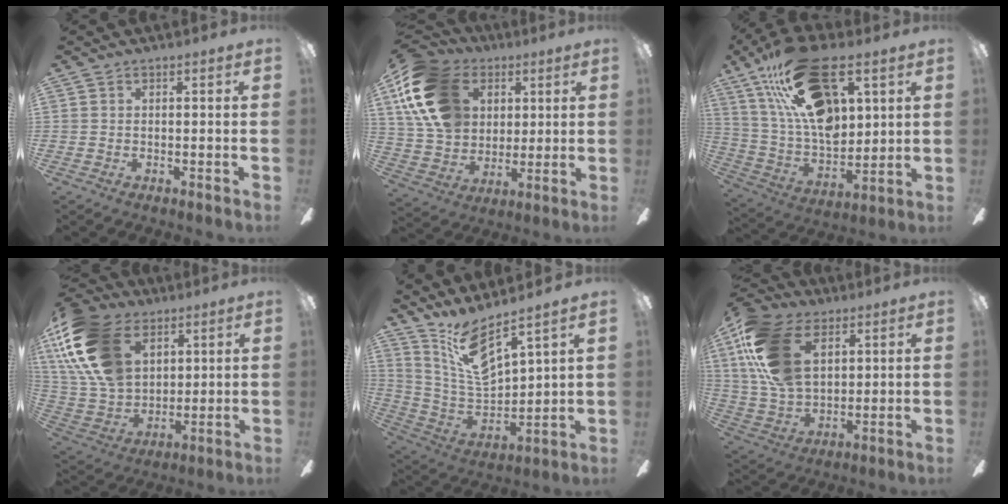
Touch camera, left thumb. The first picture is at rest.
{"total": 20.1, "force": [7.0, 15.0, 11.4], "torque": [-0.234, -0.008, 0.136]}
{"total": 25.7, "force": [13.2, 12.9, 17.9], "torque": [-0.333, -0.055, 0.233]}
{"total": 23.3, "force": [9.6, 15.4, 14.6], "torque": [-0.335, -0.025, 0.176]}
{"total": 10.4, "force": [8.2, 3.5, 5.3], "torque": [-0.112, -0.048, 0.154]}
{"total": 21.0, "force": [8.0, 13.4, 14.1], "torque": [-0.323, -0.012, 0.146]}